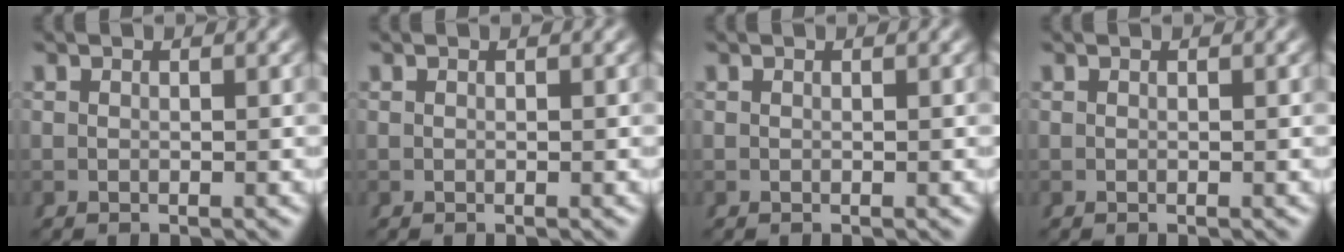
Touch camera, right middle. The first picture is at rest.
{"total": 0.0}
{"total": 0.0}
{"total": 0.0}